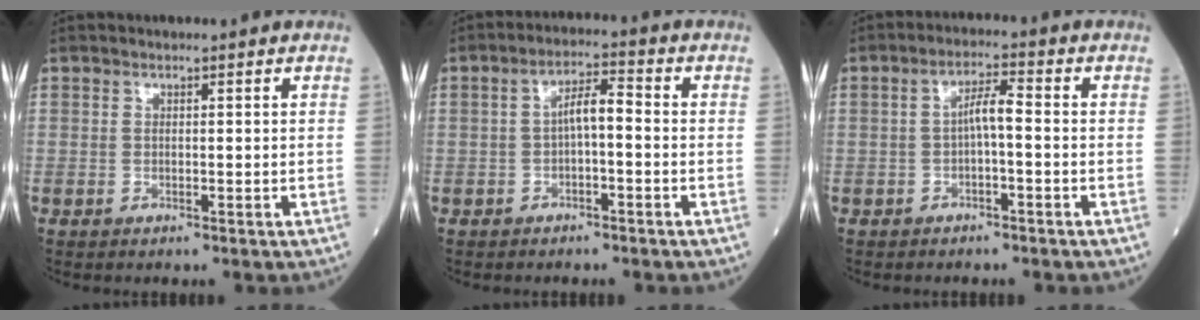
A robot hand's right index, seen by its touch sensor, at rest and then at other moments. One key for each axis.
{"total": 4.2, "fx": -0.6, "fy": 1.1, "fz": 4.0, "tx": -0.067, "ty": 0.017, "tz": -0.011}
{"total": 3.6, "fx": -0.5, "fy": 0.6, "fz": 3.6, "tx": -0.061, "ty": 0.013, "tz": -0.008}